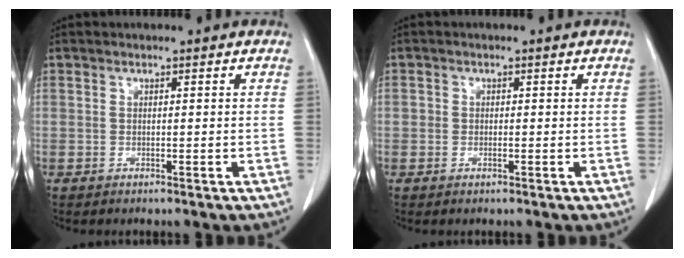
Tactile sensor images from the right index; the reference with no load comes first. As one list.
[{"total": 1.0, "force": [-0.2, 0.8, 0.6], "torque": [-0.009, 0.001, -0.003]}]